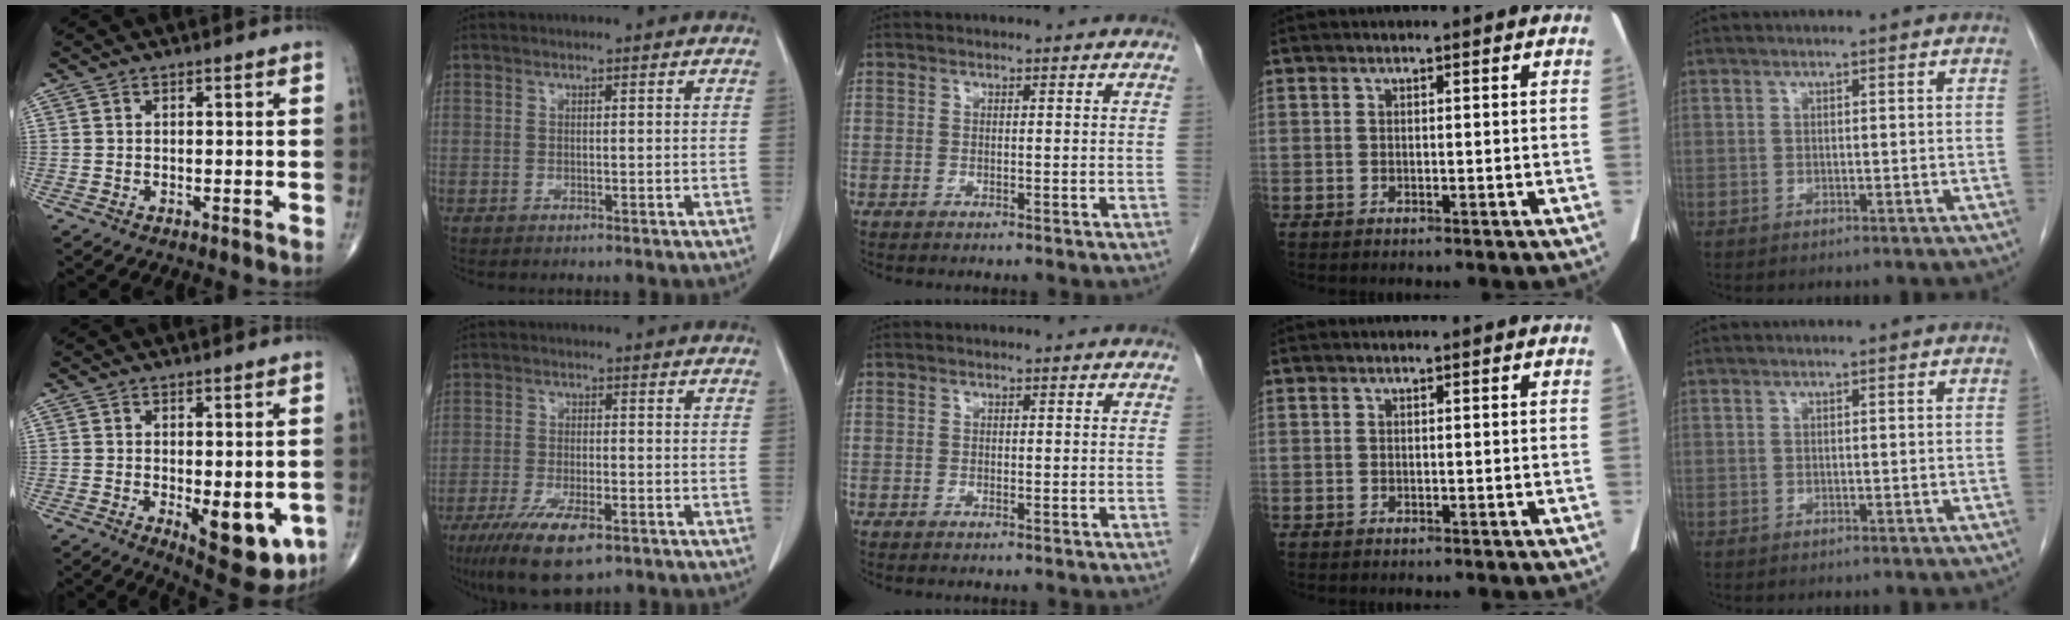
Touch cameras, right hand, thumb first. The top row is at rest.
{"thumb": {"total": 11.3, "force": [-2.7, 4.8, 9.9], "torque": [-0.102, -0.020, -0.024]}, "index": {"total": 9.4, "force": [-5.6, 2.9, 7.0], "torque": [-0.125, -0.017, -0.093]}}